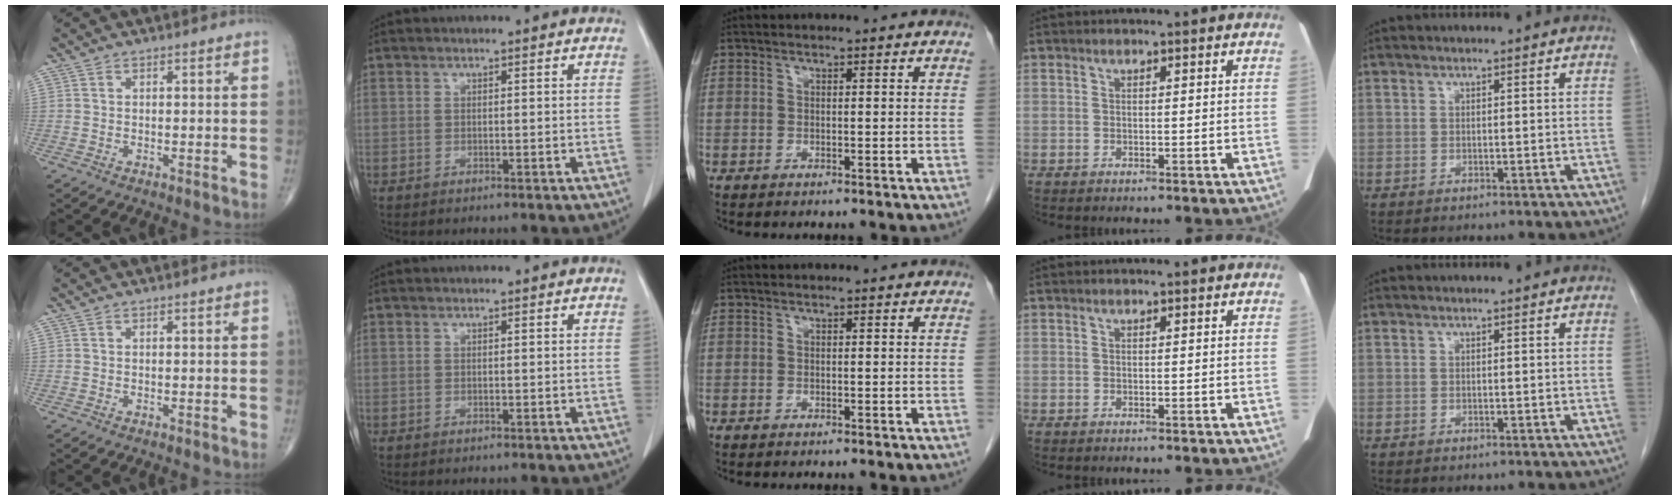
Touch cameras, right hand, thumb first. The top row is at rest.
{}